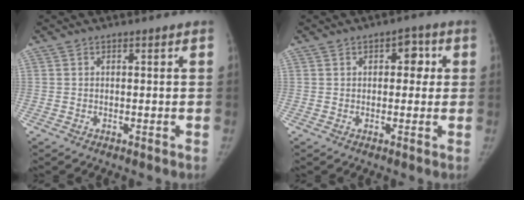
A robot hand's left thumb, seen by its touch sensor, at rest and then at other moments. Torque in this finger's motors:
{"motor_torque": [0.34, 0.43, -0.25, 0.00, 0.10]}